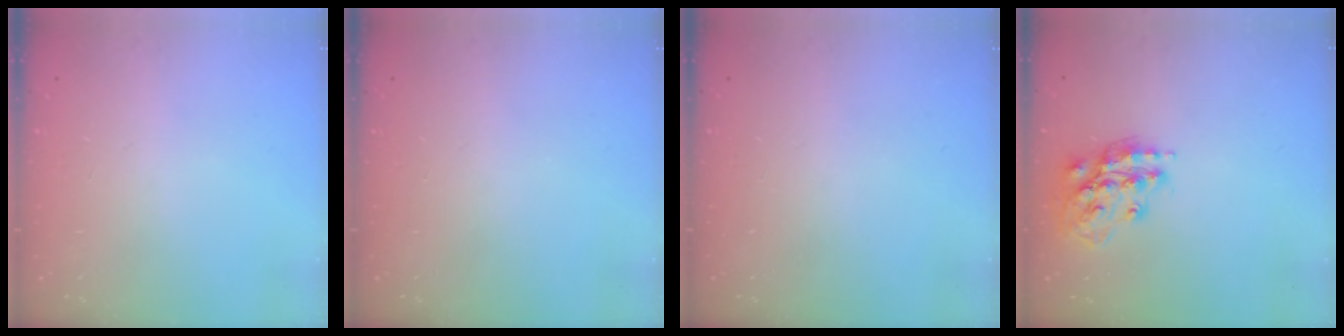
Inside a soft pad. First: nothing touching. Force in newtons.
{"total": 0.0}
{"total": 0.0}
{"total": 16.1, "press": 16.1, "slide": 1.5}